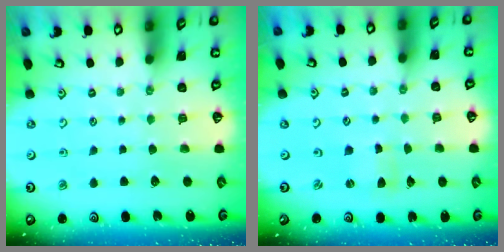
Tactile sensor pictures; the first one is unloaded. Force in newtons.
{"total": 0.6, "press": 0.6, "slide": 0.1}